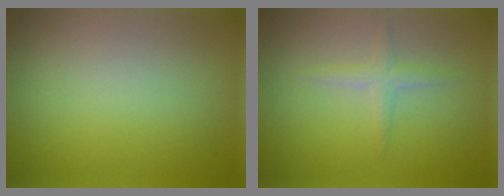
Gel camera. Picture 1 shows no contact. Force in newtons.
{"total": 1.9, "press": 1.9, "slide": 0.1}